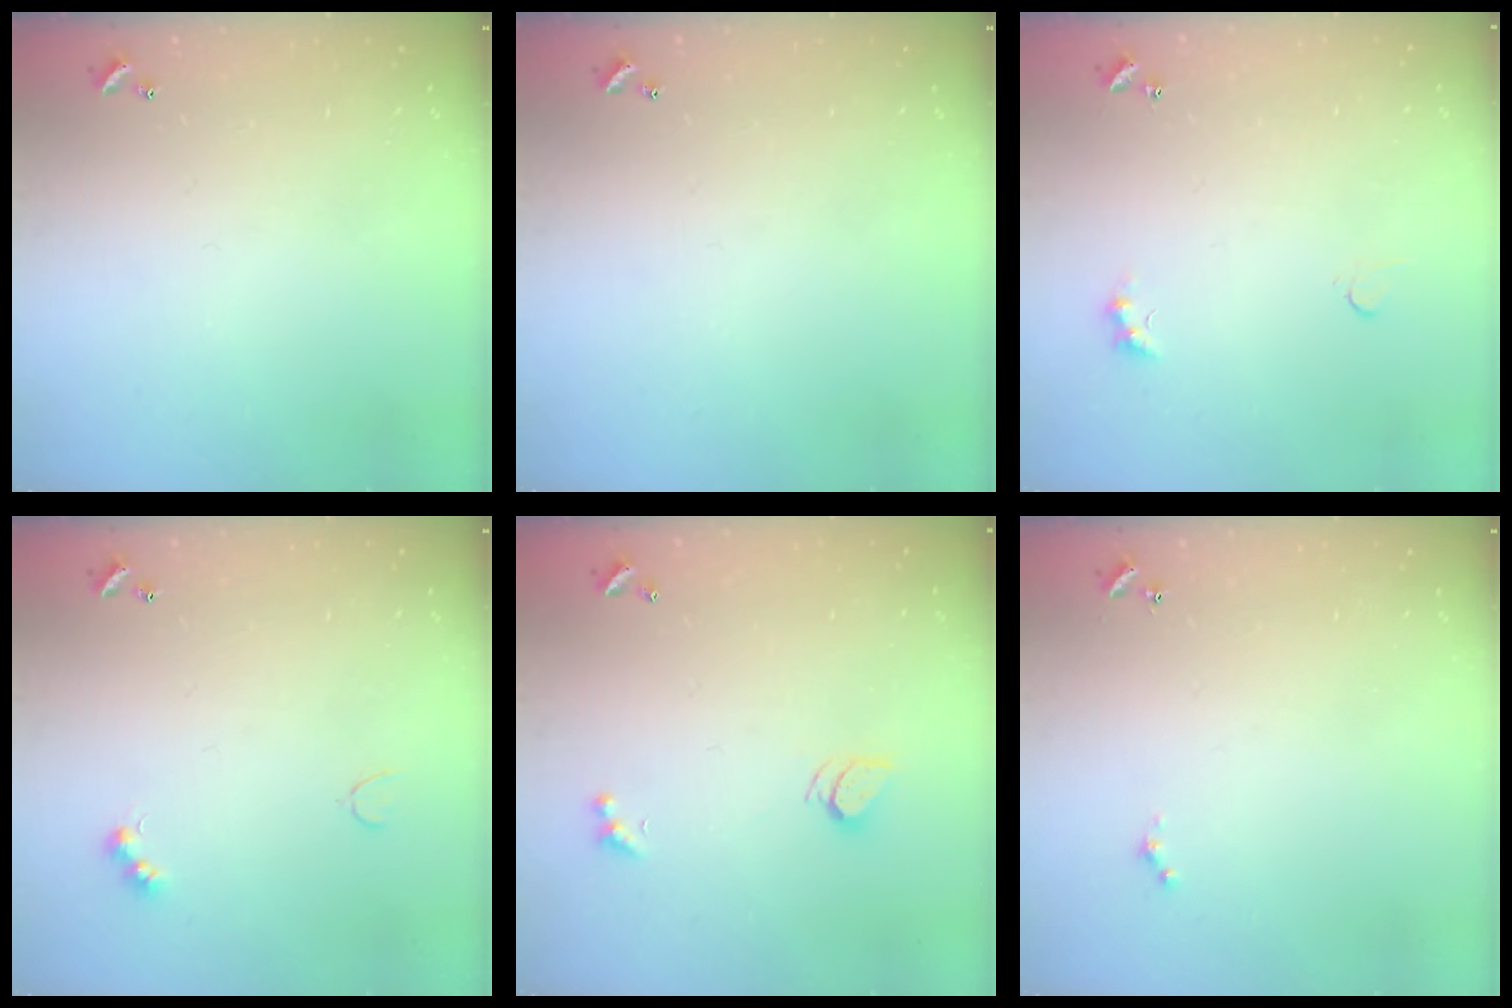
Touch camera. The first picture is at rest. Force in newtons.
{"total": 0.0}
{"total": 3.7, "press": 3.6, "slide": 0.5}
{"total": 4.0, "press": 3.9, "slide": 0.8}
{"total": 2.5, "press": 2.4, "slide": 0.6}
{"total": 0.0}